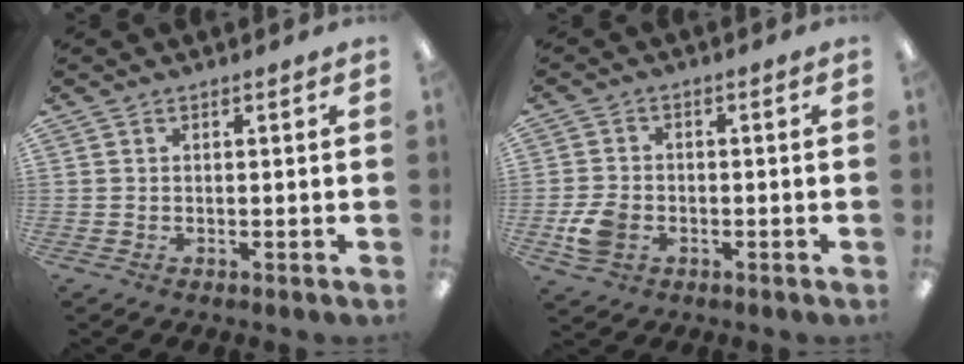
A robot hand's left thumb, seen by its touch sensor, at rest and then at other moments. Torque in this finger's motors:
{"motor_torque": [-0.47, 0.51, -0.01, -0.01, 0.01]}